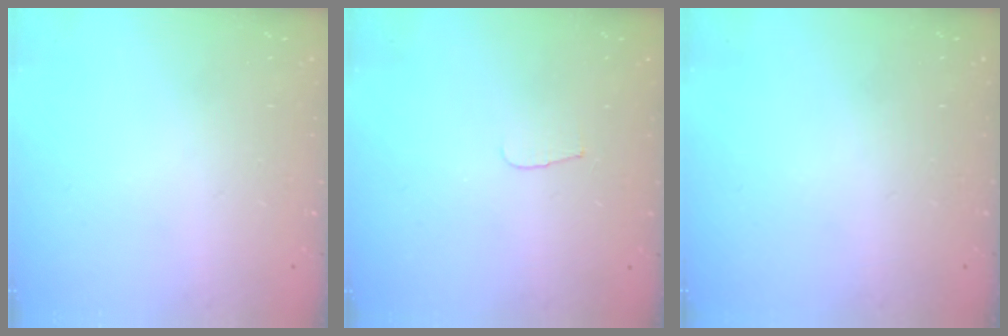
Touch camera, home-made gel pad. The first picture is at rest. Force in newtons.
{"total": 3.3, "press": 3.3, "slide": 0.4}
{"total": 0.0}